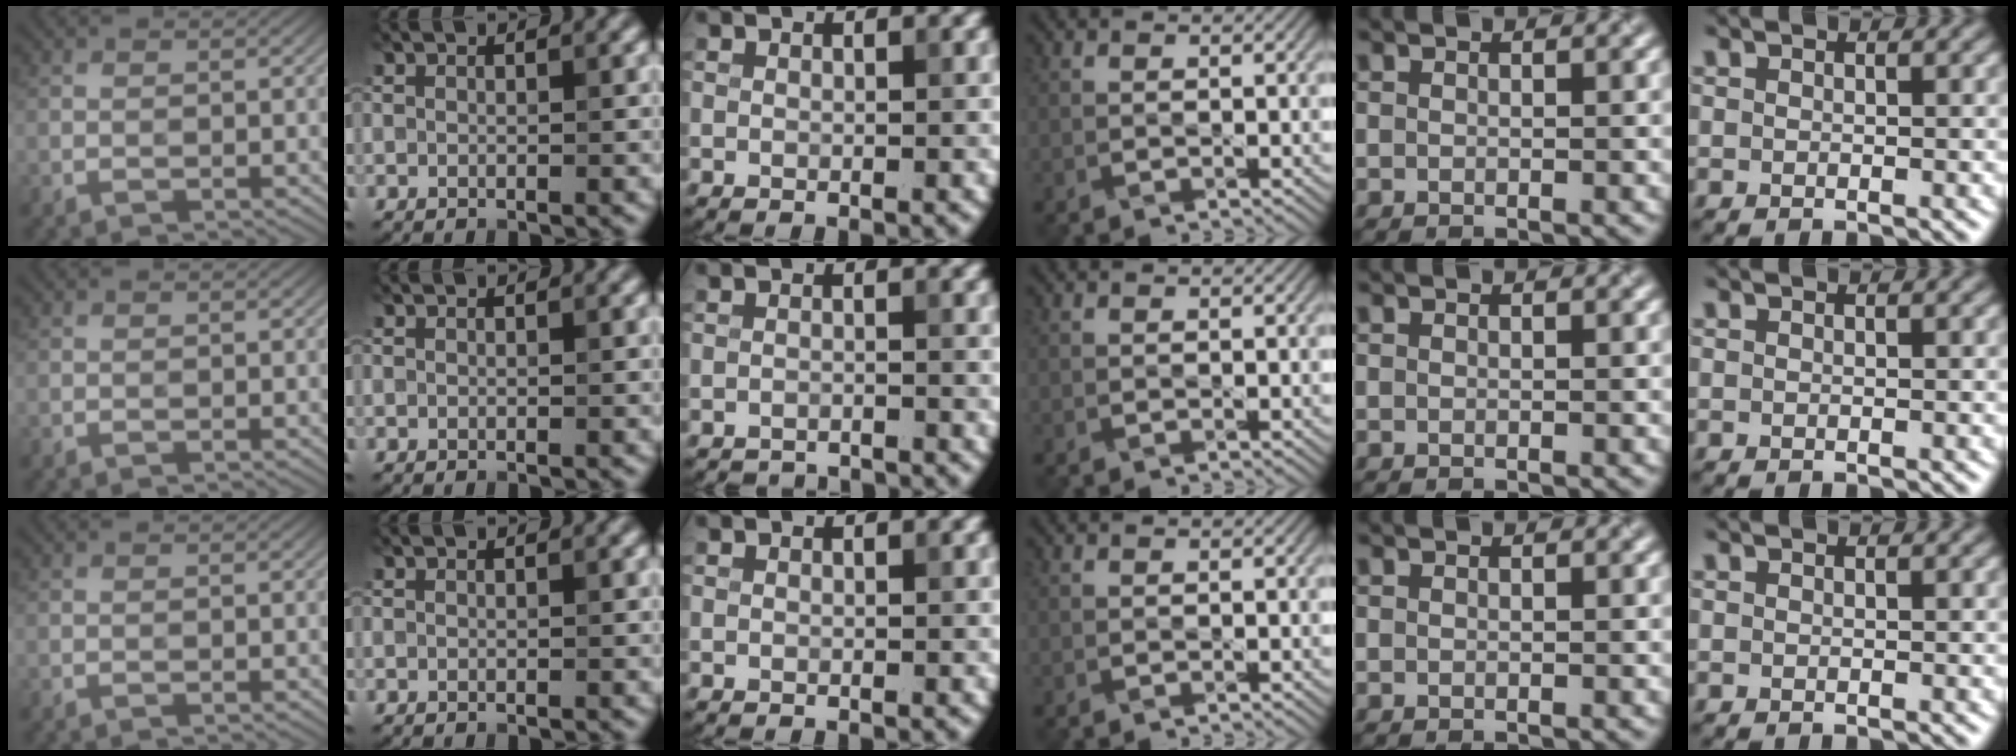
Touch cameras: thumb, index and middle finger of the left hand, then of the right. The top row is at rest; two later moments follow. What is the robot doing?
{"motion": "pour", "object": "pitcher"}